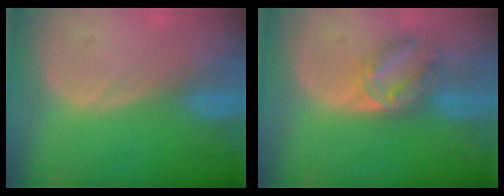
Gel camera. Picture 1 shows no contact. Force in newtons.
{"total": 6.8, "press": 6.0, "slide": 3.4}